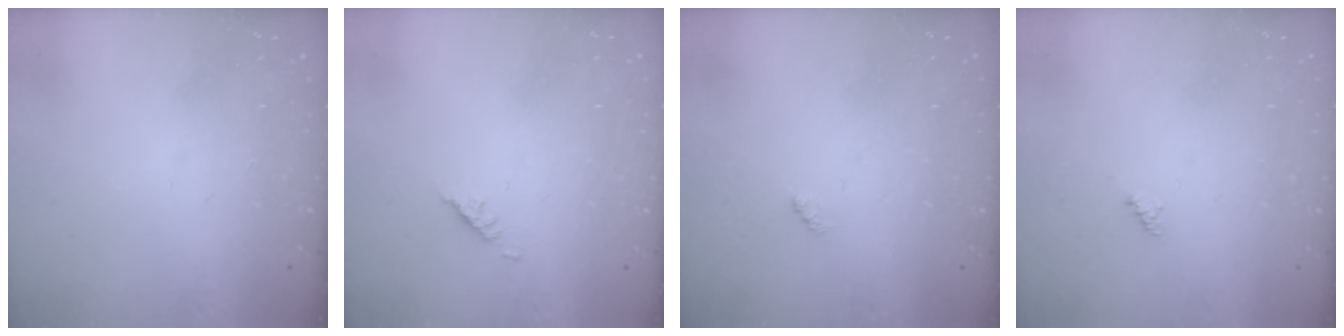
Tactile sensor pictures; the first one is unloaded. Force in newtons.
{"total": 1.9, "press": 1.8, "slide": 0.5}
{"total": 1.9, "press": 1.9, "slide": 0.4}
{"total": 1.1, "press": 1.1, "slide": 0.3}